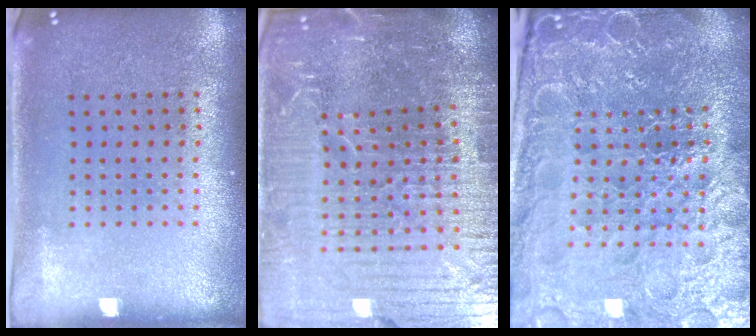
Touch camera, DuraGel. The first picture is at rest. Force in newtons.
{"total": 7.0, "press": 6.1, "slide": 3.5}
{"total": 5.5, "press": 5.1, "slide": 2.0}